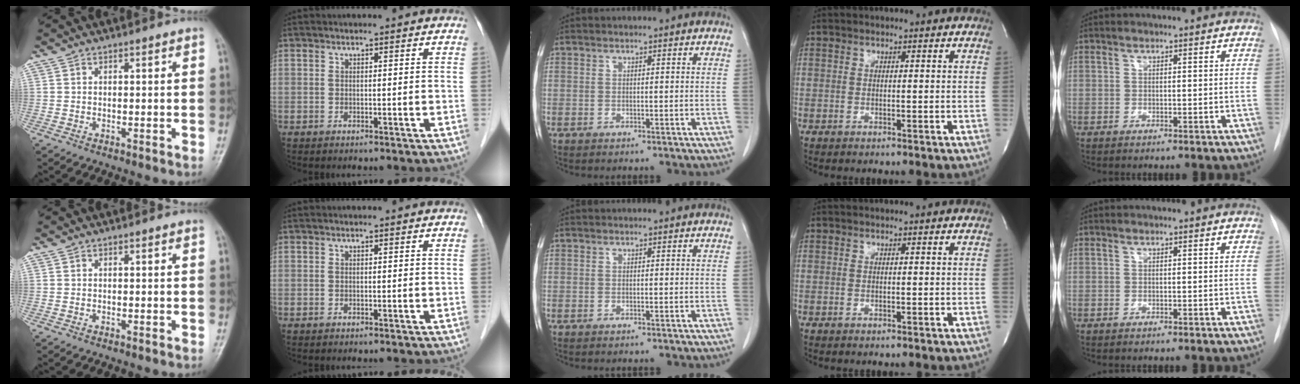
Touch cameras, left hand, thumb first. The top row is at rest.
{}